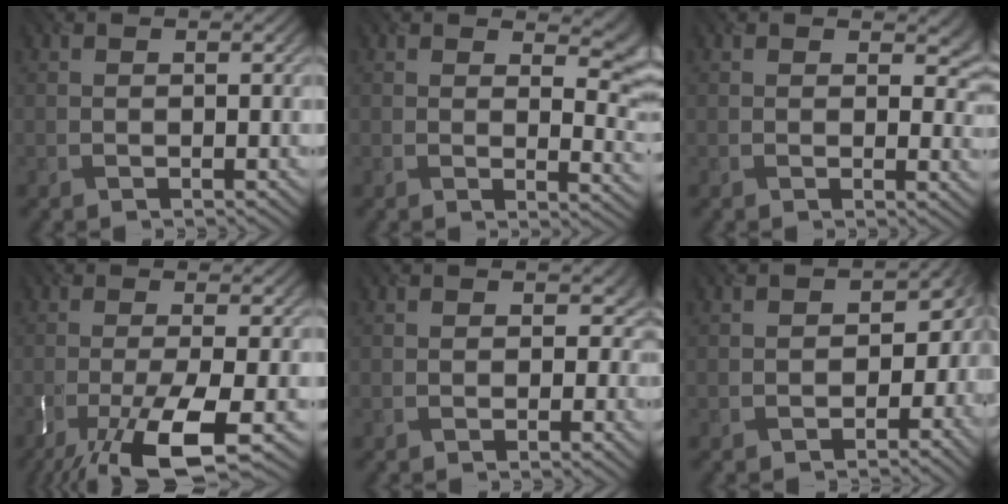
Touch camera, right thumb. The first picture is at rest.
{"total": 6.5, "force": [3.6, 3.1, 4.4], "torque": [-0.046, -0.014, 0.066]}
{"total": 3.3, "force": [1.3, 2.1, 2.1], "torque": [-0.028, -0.010, 0.018]}
{"total": 10.8, "force": [-5.9, 2.6, 8.7], "torque": [-0.161, -0.025, -0.096]}
{"total": 2.2, "force": [-0.4, 2.0, 0.9], "torque": [-0.012, -0.013, -0.005]}
{"total": 4.0, "force": [-2.2, 3.1, 1.3], "torque": [-0.003, -0.016, -0.036]}